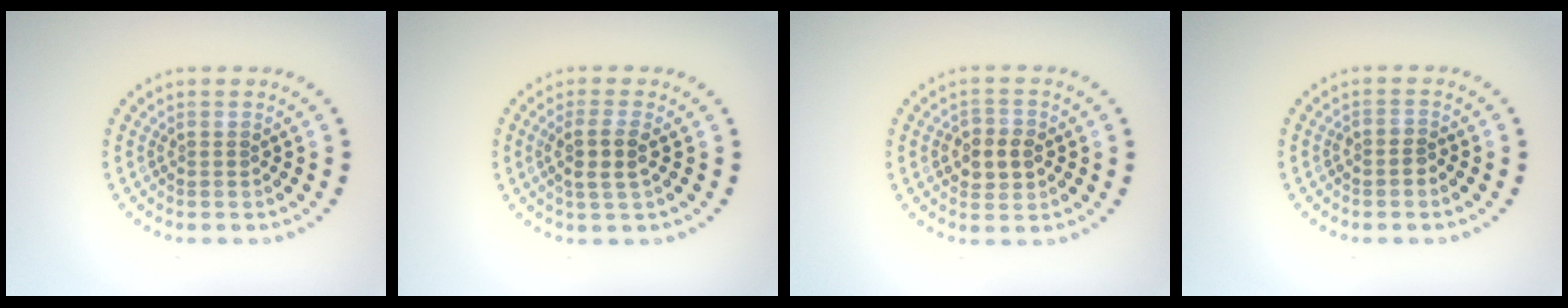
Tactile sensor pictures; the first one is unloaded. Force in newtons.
{"total": 2.5, "press": 2.2, "slide": 1.1}
{"total": 2.9, "press": 2.8, "slide": 0.3}
{"total": 0.8, "press": 0.7, "slide": 0.5}